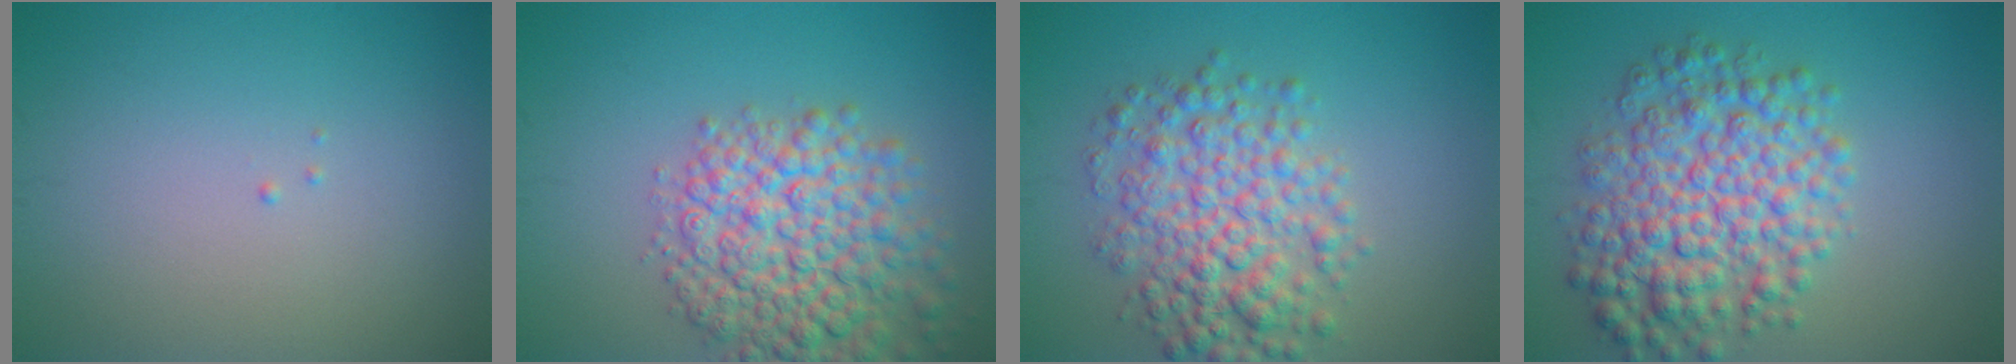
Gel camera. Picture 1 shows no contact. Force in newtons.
{"total": 8.3, "press": 8.3, "slide": 0.3}
{"total": 6.2, "press": 6.2, "slide": 0.1}
{"total": 7.7, "press": 7.7, "slide": 0.1}